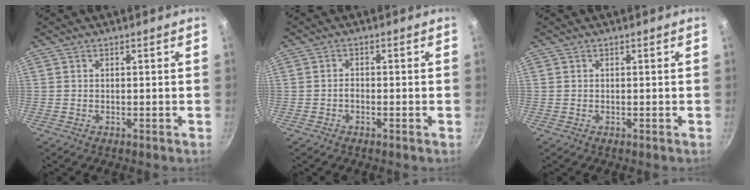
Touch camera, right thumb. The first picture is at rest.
{"total": 1.2, "force": [-0.7, 0.4, 0.8], "torque": [-0.019, 0.008, -0.017]}
{"total": 0.0}